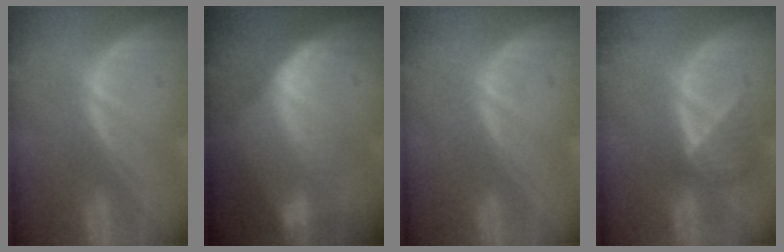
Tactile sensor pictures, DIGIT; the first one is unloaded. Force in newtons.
{"total": 7.1, "press": 6.5, "slide": 2.8}
{"total": 0.0}
{"total": 3.5, "press": 3.5, "slide": 0.4}